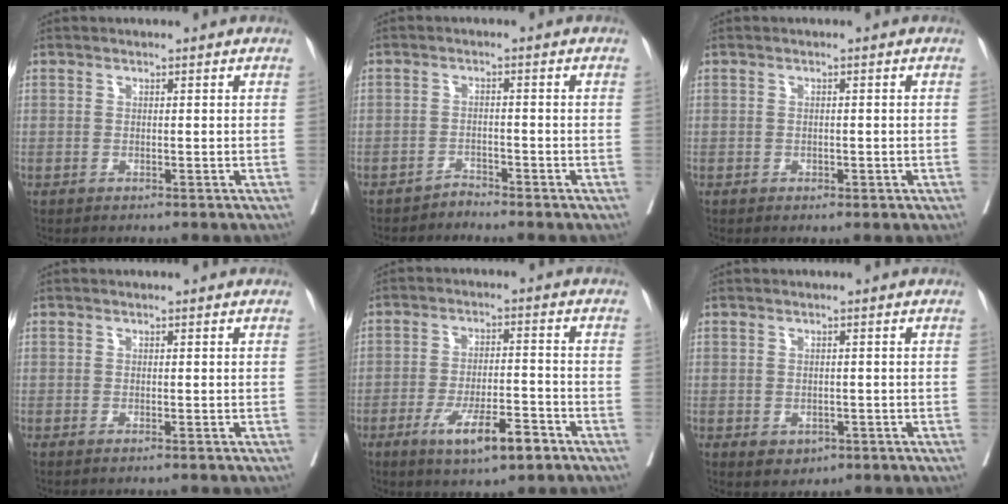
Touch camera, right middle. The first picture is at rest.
{"total": 1.6, "force": [-1.6, 0.0, -0.3], "torque": [0.011, -0.005, -0.027]}
{"total": 1.3, "force": [-0.4, 0.8, 0.9], "torque": [-0.015, 0.000, -0.001]}
{"total": 1.0, "force": [-0.7, -0.1, 0.8], "torque": [-0.013, -0.001, -0.008]}
{"total": 9.2, "force": [-5.1, 2.1, 7.4], "torque": [-0.126, -0.009, -0.080]}
{"total": 3.1, "force": [-1.3, 2.3, 1.6], "torque": [-0.020, -0.002, -0.007]}